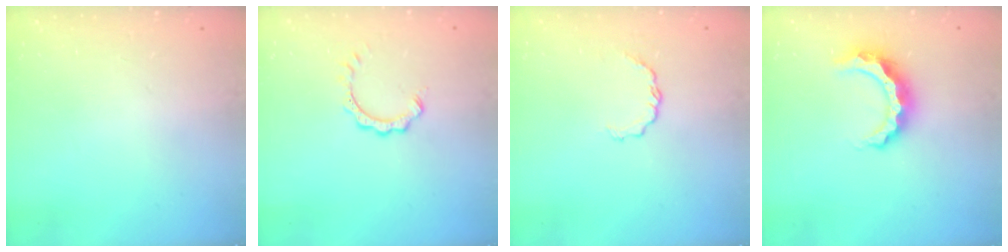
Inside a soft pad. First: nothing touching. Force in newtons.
{"total": 4.0, "press": 4.0, "slide": 0.3}
{"total": 3.1, "press": 3.1, "slide": 0.3}
{"total": 8.4, "press": 8.4, "slide": 0.3}